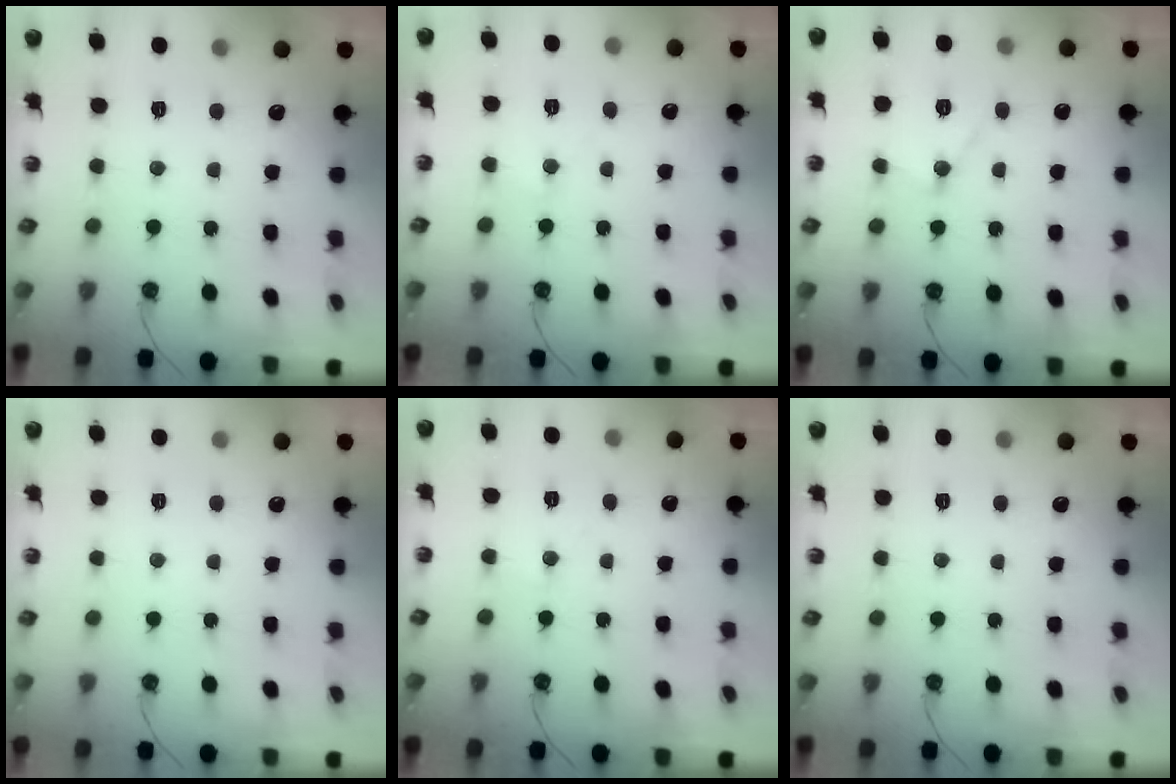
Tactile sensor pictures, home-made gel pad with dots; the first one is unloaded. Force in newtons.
{"total": 5.1, "press": 5.0, "slide": 0.7}
{"total": 11.9, "press": 11.9, "slide": 0.8}
{"total": 0.0}
{"total": 5.5, "press": 5.5, "slide": 0.7}
{"total": 0.0}